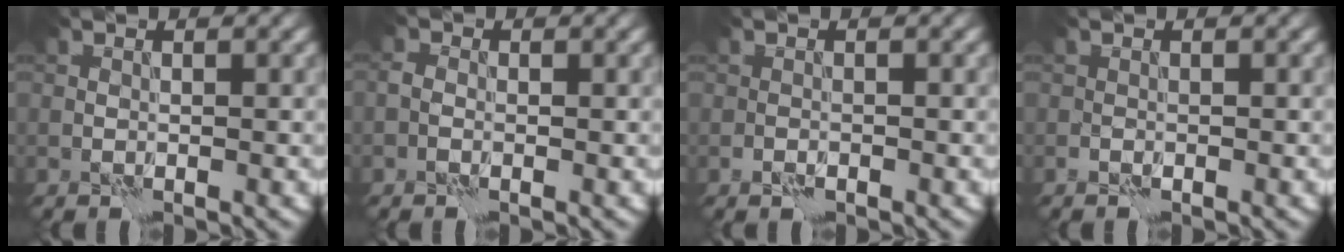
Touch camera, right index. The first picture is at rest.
{"total": 0.9, "force": [-0.3, 0.8, 0.5], "torque": [-0.009, 0.006, -0.013]}
{"total": 0.6, "force": [-0.3, 0.4, 0.4], "torque": [-0.008, 0.000, -0.006]}
{"total": 0.0}